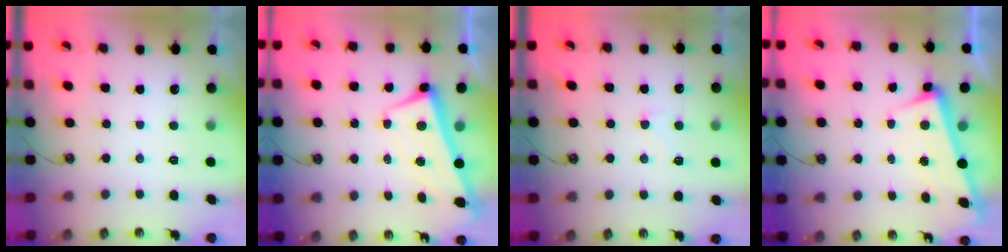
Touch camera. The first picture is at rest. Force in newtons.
{"total": 2.7, "press": 2.7, "slide": 0.5}
{"total": 0.8, "press": 0.0, "slide": 0.8}
{"total": 3.5, "press": 3.3, "slide": 1.2}